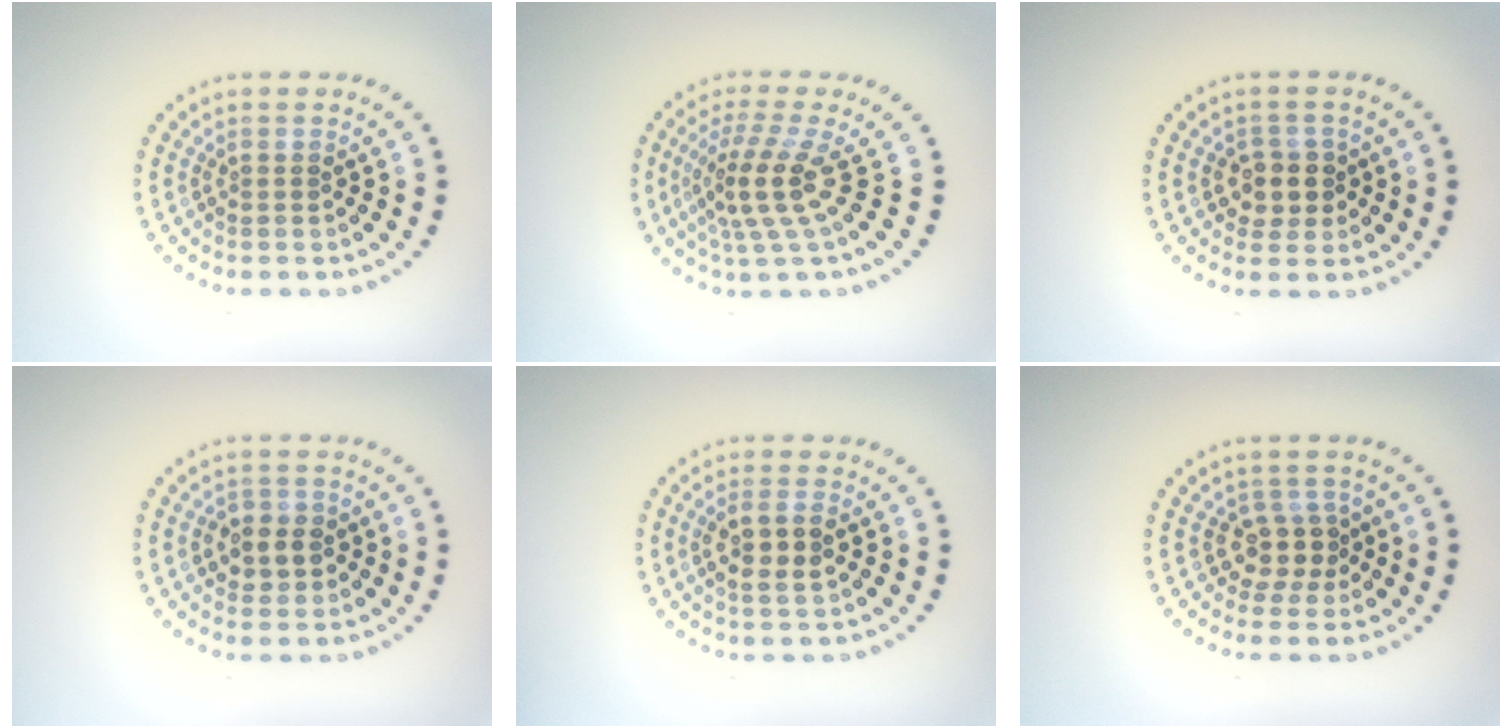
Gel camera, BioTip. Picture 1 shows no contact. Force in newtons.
{"total": 4.1, "press": 2.7, "slide": 3.0}
{"total": 2.5, "press": 2.4, "slide": 0.9}
{"total": 2.8, "press": 2.7, "slide": 0.6}
{"total": 2.8, "press": 2.7, "slide": 0.8}
{"total": 2.5, "press": 2.1, "slide": 1.5}